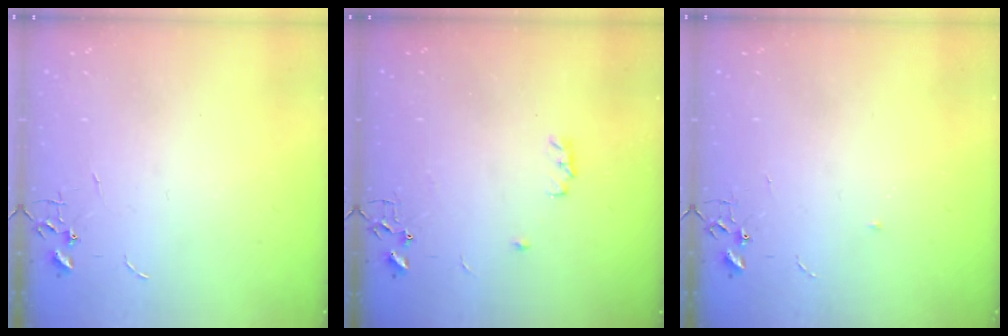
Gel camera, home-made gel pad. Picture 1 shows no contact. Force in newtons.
{"total": 4.2, "press": 4.1, "slide": 0.9}
{"total": 3.0, "press": 3.0, "slide": 0.7}